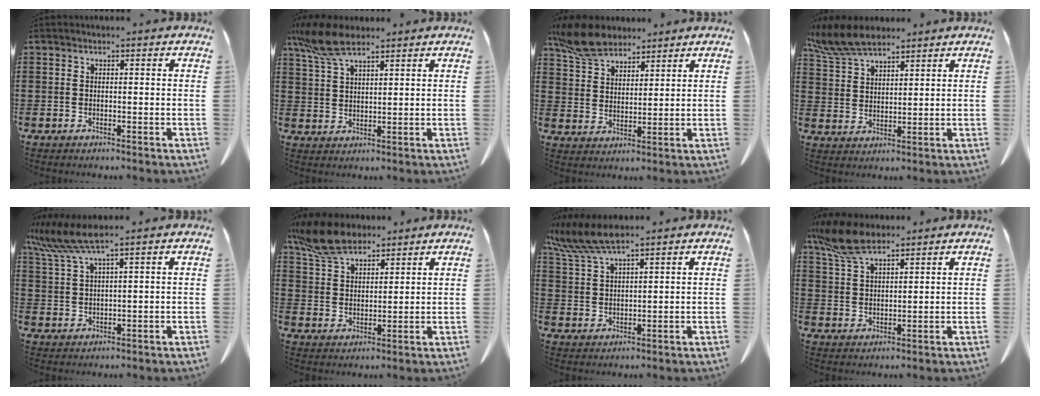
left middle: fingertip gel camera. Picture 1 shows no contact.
{"total": 7.9, "force": [5.5, 2.3, 5.1], "torque": [-0.125, -0.008, 0.100]}
{"total": 8.2, "force": [6.8, 3.1, 3.3], "torque": [-0.090, -0.005, 0.131]}
{"total": 7.1, "force": [6.1, 1.9, 3.1], "torque": [-0.082, -0.009, 0.116]}
{"total": 7.1, "force": [5.1, 0.6, 4.9], "torque": [-0.126, -0.020, 0.088]}
{"total": 9.1, "force": [7.3, 3.3, 4.4], "torque": [-0.111, -0.007, 0.140]}
{"total": 7.5, "force": [5.9, 1.1, 4.4], "torque": [-0.117, -0.017, 0.105]}
{"total": 8.8, "force": [6.4, 2.9, 5.3], "torque": [-0.125, -0.007, 0.121]}